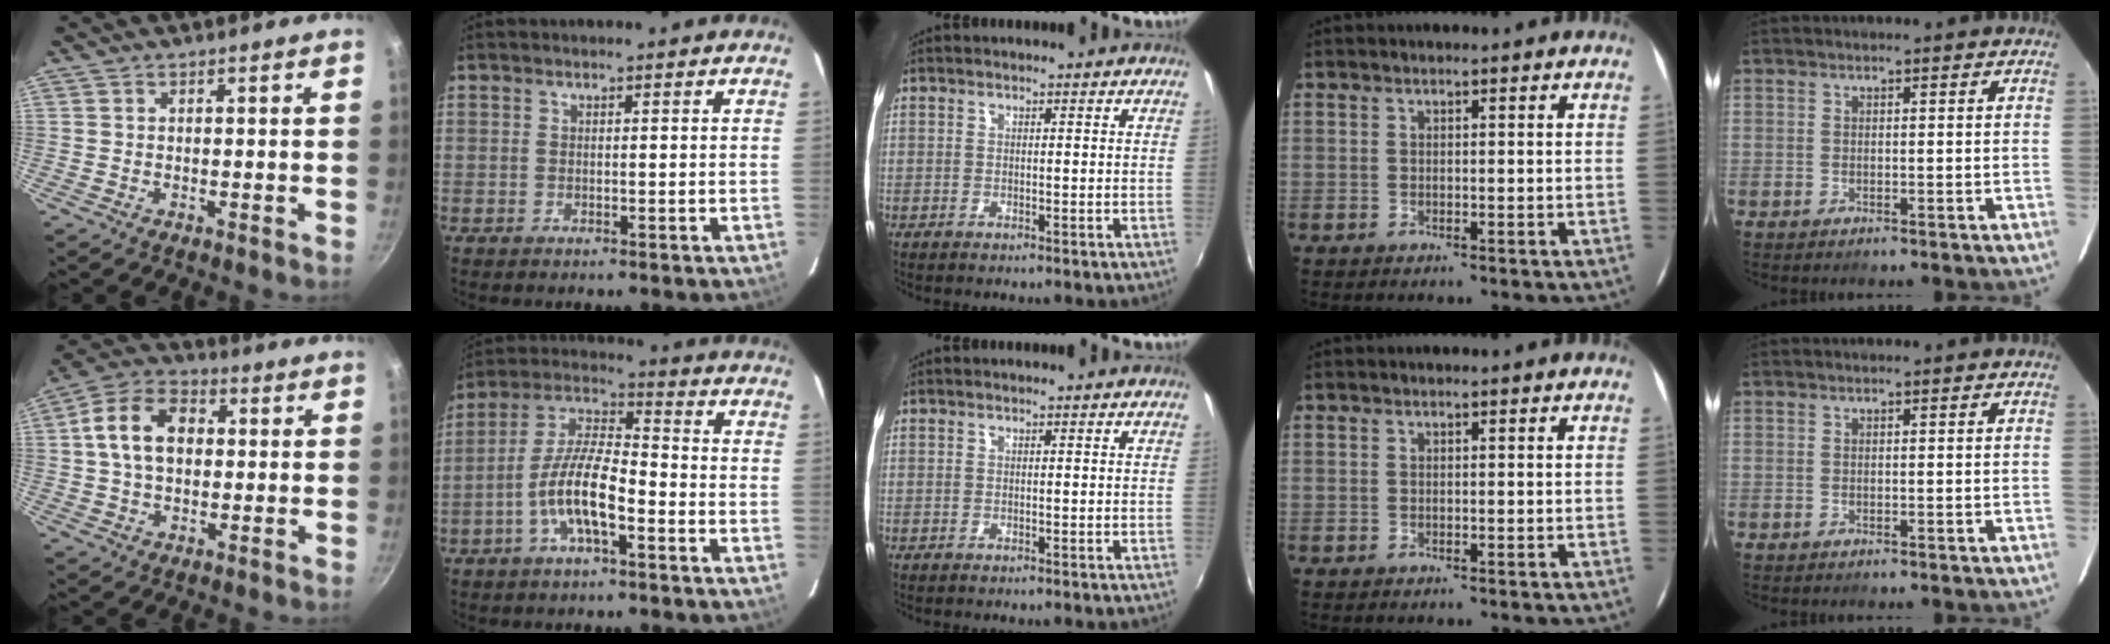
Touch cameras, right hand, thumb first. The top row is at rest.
{"thumb": {"total": 12.1, "force": [1.4, 8.4, 8.5], "torque": [-0.131, 0.023, 0.009]}, "index": {"total": 10.7, "force": [-4.5, 3.1, 9.3], "torque": [-0.194, 0.005, -0.087]}}